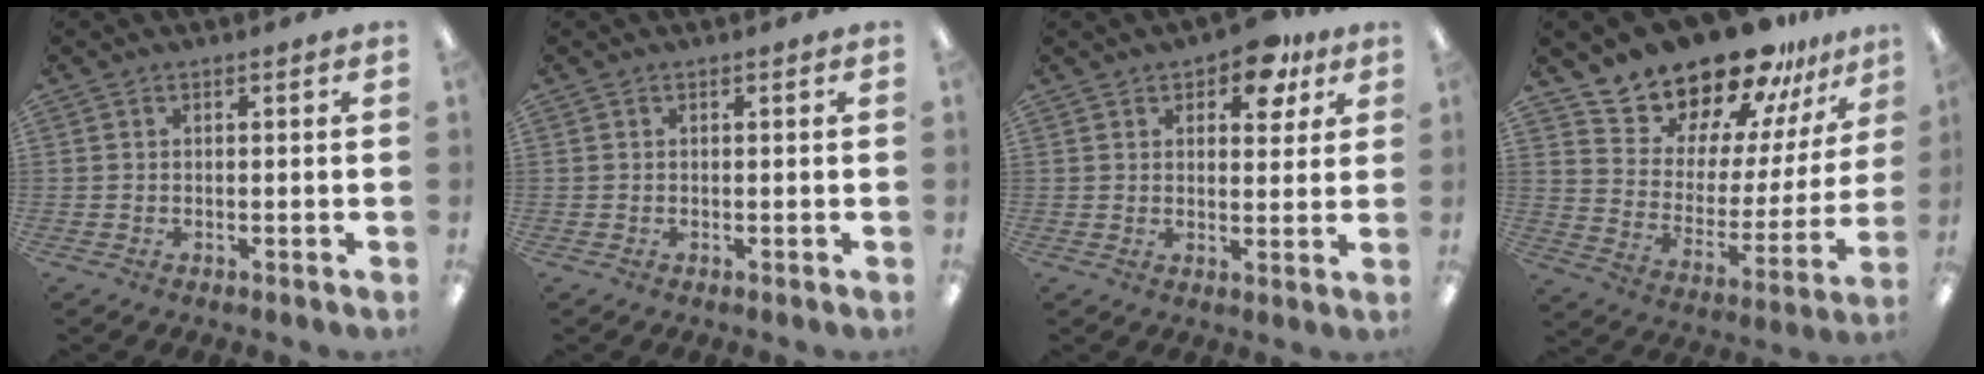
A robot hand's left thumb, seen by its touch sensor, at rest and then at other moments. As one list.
[{"total": 0.0}, {"total": 8.7, "force": [5.6, 4.5, 4.9], "torque": [-0.045, -0.023, 0.091]}, {"total": 18.5, "force": [17.1, 6.4, 2.9], "torque": [-0.062, -0.154, 0.307]}]